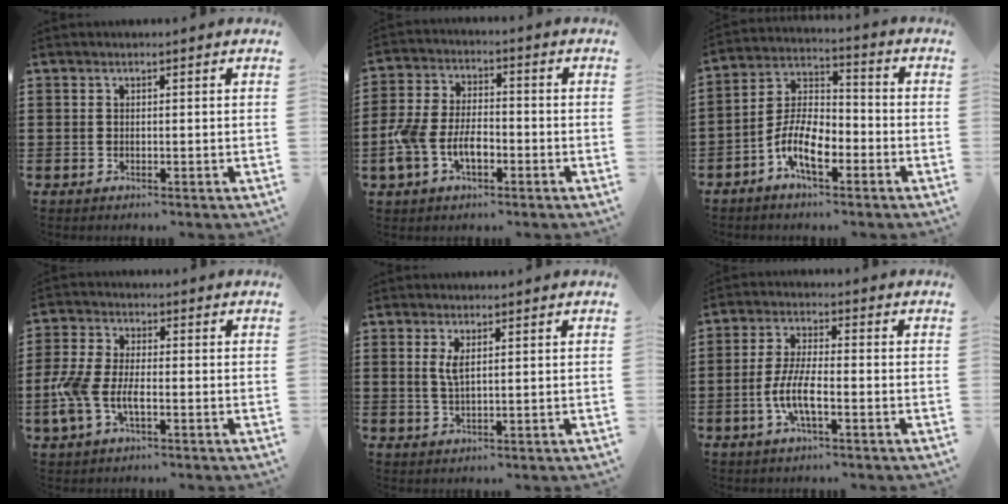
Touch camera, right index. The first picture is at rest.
{"total": 7.0, "force": [-2.6, 3.9, 5.2], "torque": [-0.123, 0.004, -0.055]}
{"total": 8.8, "force": [-4.5, 3.9, 6.4], "torque": [-0.150, 0.001, -0.090]}
{"total": 6.4, "force": [-2.0, 3.0, 5.3], "torque": [-0.132, -0.005, -0.045]}
{"total": 2.6, "force": [0.9, 0.5, 2.4], "torque": [-0.052, 0.002, 0.015]}
{"total": 6.4, "force": [-2.4, 1.5, 5.7], "torque": [-0.138, -0.014, -0.053]}